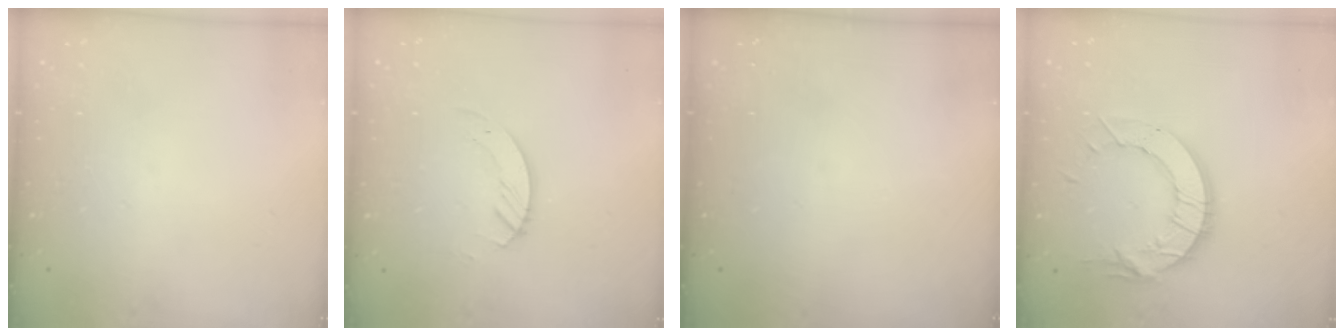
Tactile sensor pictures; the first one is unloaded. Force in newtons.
{"total": 3.0, "press": 3.0, "slide": 0.2}
{"total": 0.0}
{"total": 12.2, "press": 12.2, "slide": 0.7}